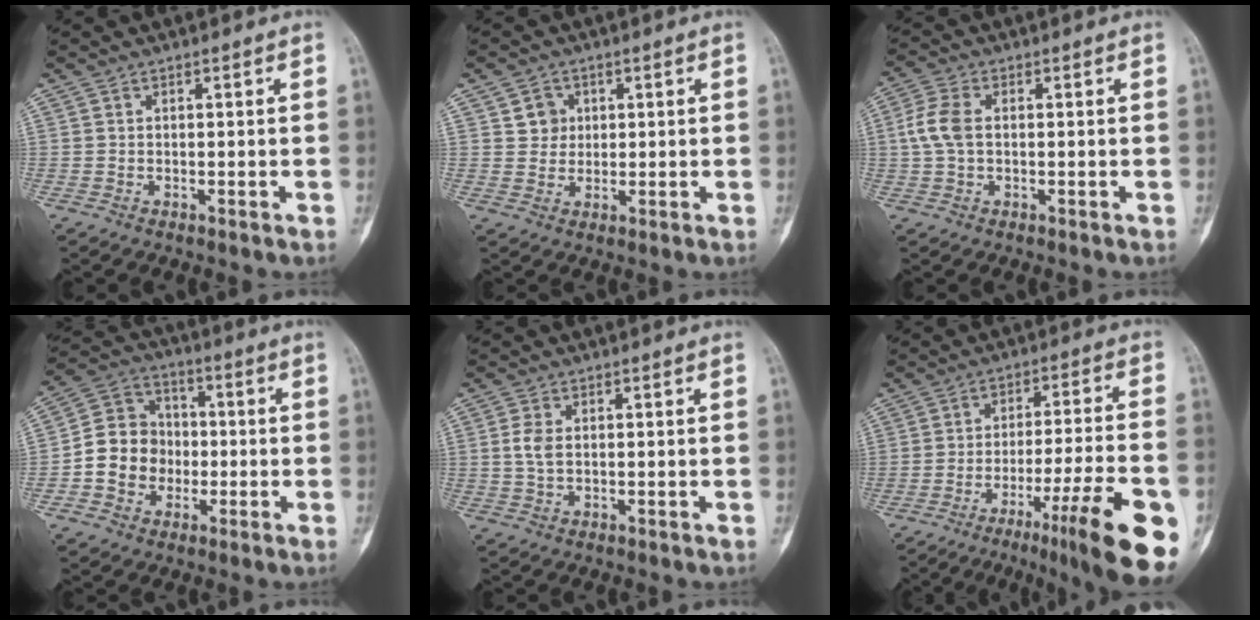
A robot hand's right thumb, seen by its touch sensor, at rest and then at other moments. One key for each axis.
{"total": 4.1, "fx": 1.4, "fy": 3.7, "fz": 1.1, "tx": 0.005, "ty": -0.002, "tz": 0.022}
{"total": 5.7, "fx": 0.4, "fy": 3.4, "fz": 4.5, "tx": -0.114, "ty": 0.013, "tz": 0.002}
{"total": 11.5, "fx": -2.0, "fy": 10.2, "fz": 5.0, "tx": -0.050, "ty": 0.034, "tz": -0.046}
{"total": 3.4, "fx": 0.4, "fy": 2.1, "fz": 2.7, "tx": -0.060, "ty": 0.002, "tz": 0.008}
{"total": 19.9, "fx": -9.5, "fy": 2.5, "fz": 17.3, "tx": -0.204, "ty": 0.036, "tz": -0.137}